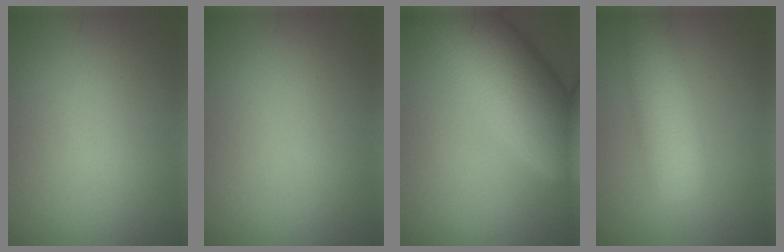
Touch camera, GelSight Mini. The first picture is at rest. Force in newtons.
{"total": 0.0}
{"total": 11.8, "press": 11.8, "slide": 0.3}
{"total": 5.9, "press": 5.9, "slide": 0.3}